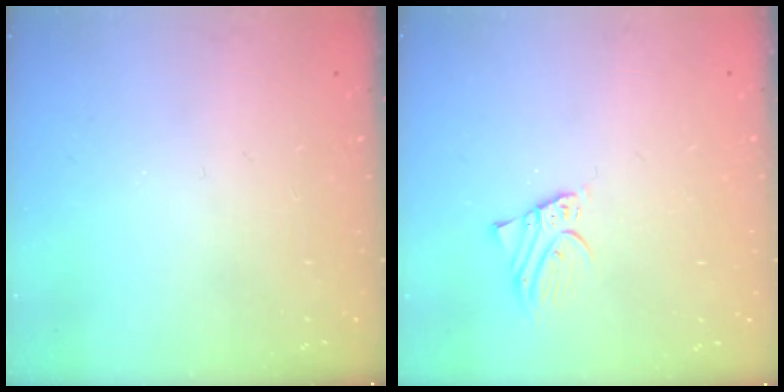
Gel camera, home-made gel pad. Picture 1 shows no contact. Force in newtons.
{"total": 2.6, "press": 2.6, "slide": 0.0}